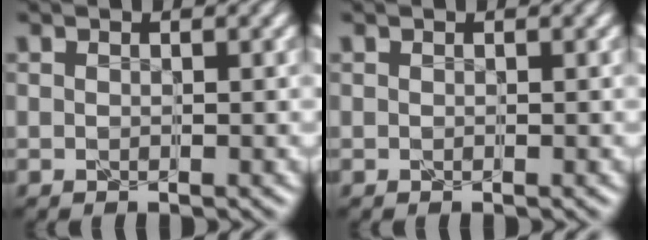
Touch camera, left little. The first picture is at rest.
{"total": 0.0}